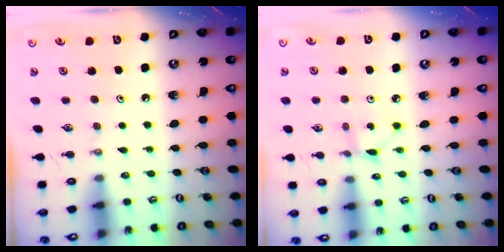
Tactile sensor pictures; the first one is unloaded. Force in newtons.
{"total": 2.5, "press": 2.4, "slide": 0.3}